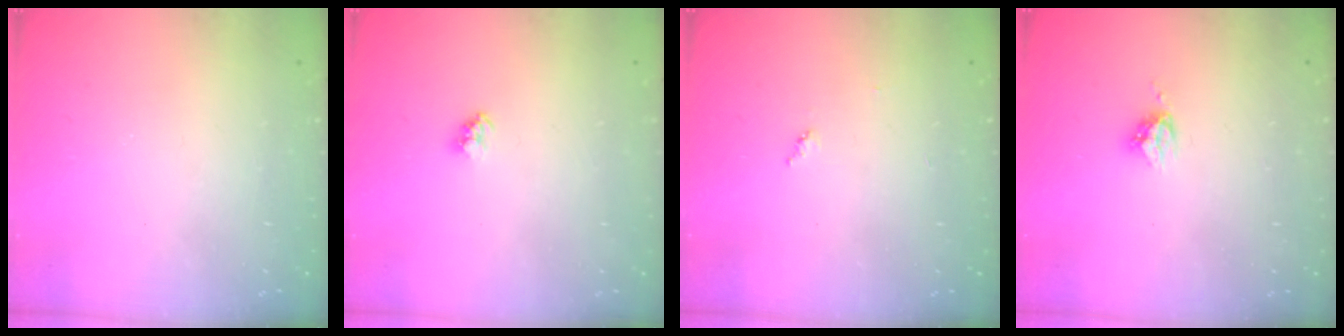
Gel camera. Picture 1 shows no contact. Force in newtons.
{"total": 2.4, "press": 2.4, "slide": 0.1}
{"total": 3.6, "press": 3.6, "slide": 0.4}
{"total": 4.0, "press": 4.0, "slide": 0.0}